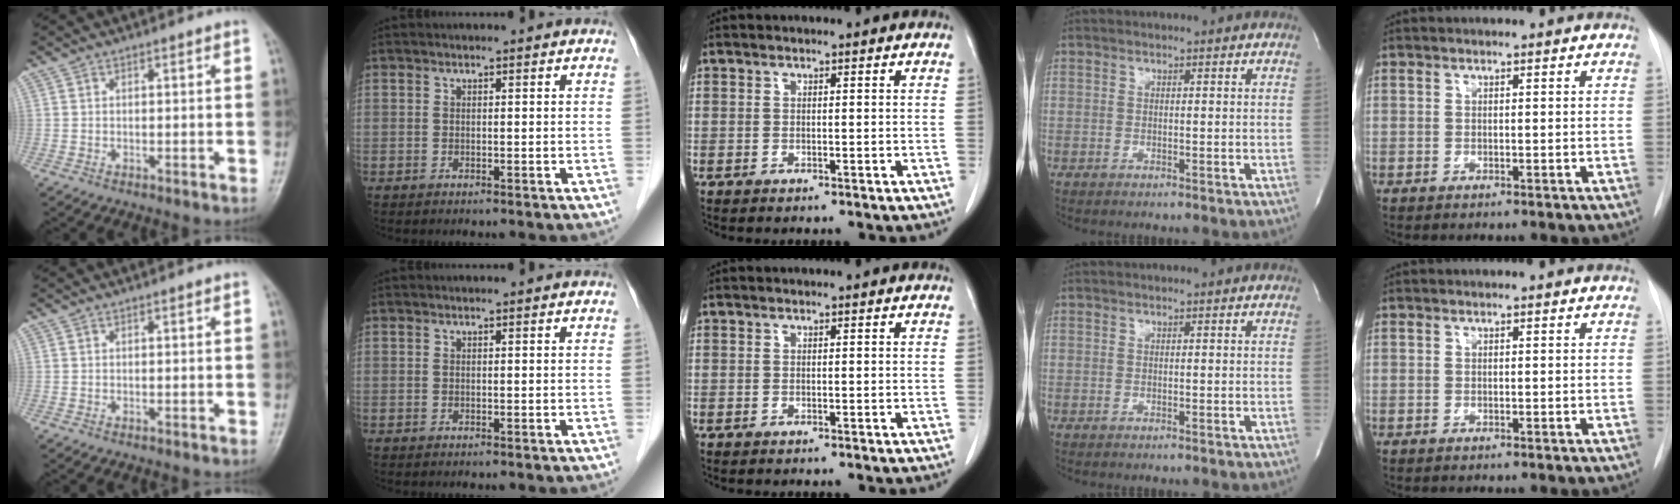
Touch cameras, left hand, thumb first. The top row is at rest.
{}